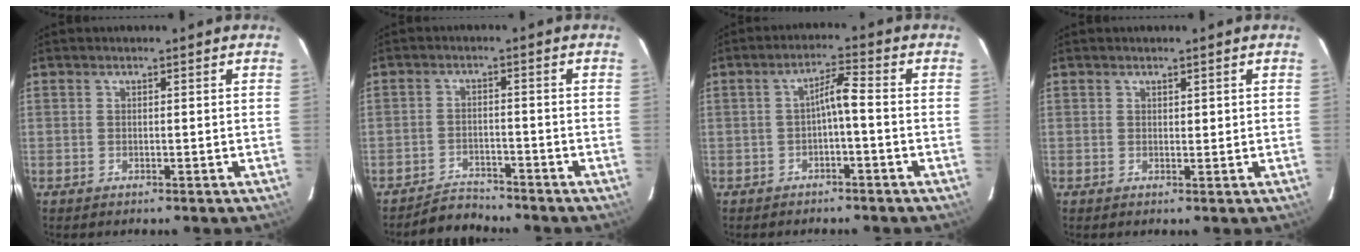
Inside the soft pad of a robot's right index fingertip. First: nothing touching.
{"total": 3.3, "force": [-3.2, 0.8, -0.5], "torque": [0.005, -0.008, -0.054]}
{"total": 3.9, "force": [-0.8, 0.3, 3.8], "torque": [-0.061, 0.015, -0.013]}
{"total": 0.8, "force": [0.4, 0.4, 0.5], "torque": [-0.004, 0.000, 0.006]}